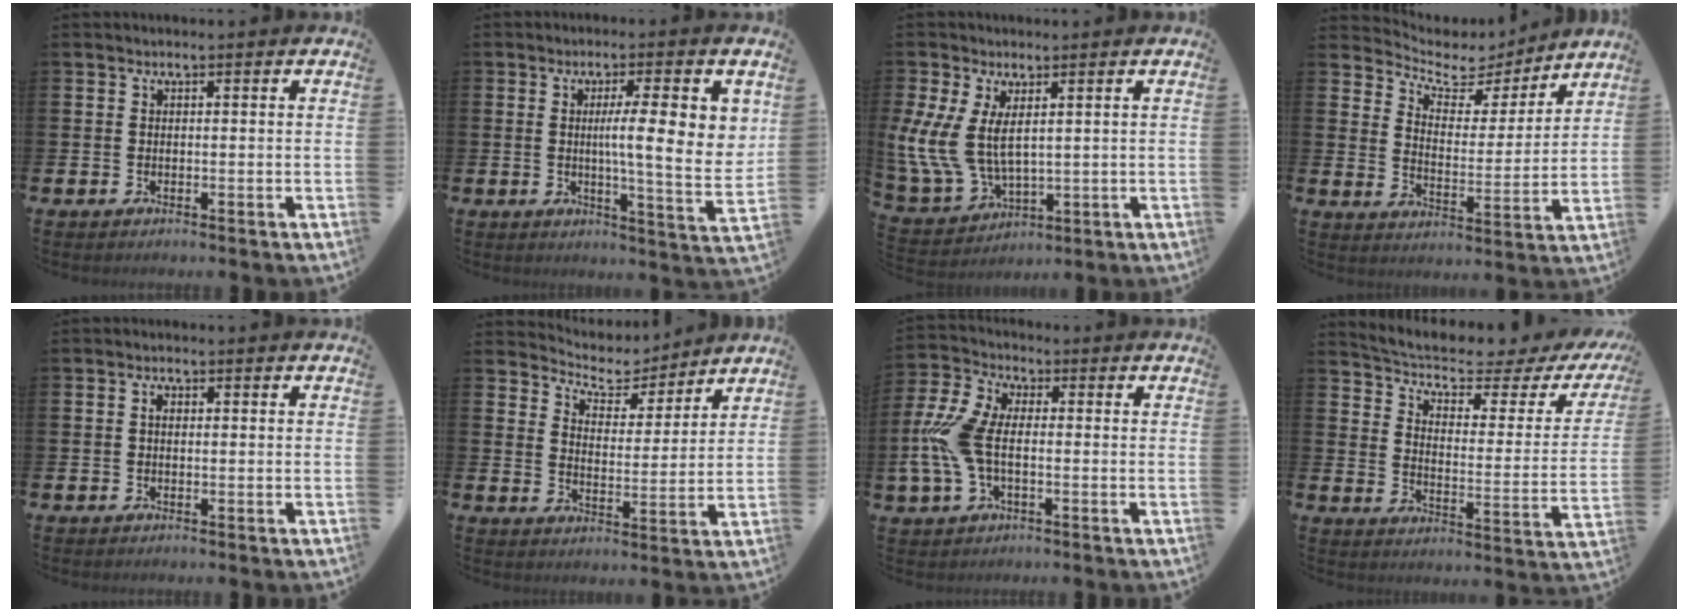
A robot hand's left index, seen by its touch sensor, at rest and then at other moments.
{"total": 9.1, "force": [2.8, 1.4, 8.5], "torque": [-0.120, -0.027, 0.033]}
{"total": 8.3, "force": [2.7, 5.0, 6.1], "torque": [-0.159, -0.013, 0.049]}
{"total": 6.3, "force": [5.6, 2.7, 1.1], "torque": [-0.056, -0.043, 0.094]}
{"total": 1.1, "force": [0.2, 0.7, 0.9], "torque": [-0.011, 0.005, 0.002]}
{"total": 5.8, "force": [5.4, 2.0, 0.5], "torque": [-0.039, -0.043, 0.092]}
{"total": 8.6, "force": [0.0, 4.9, 7.1], "torque": [-0.170, 0.005, -0.001]}
{"total": 5.5, "force": [4.8, 1.2, 2.3], "torque": [-0.072, -0.039, 0.076]}